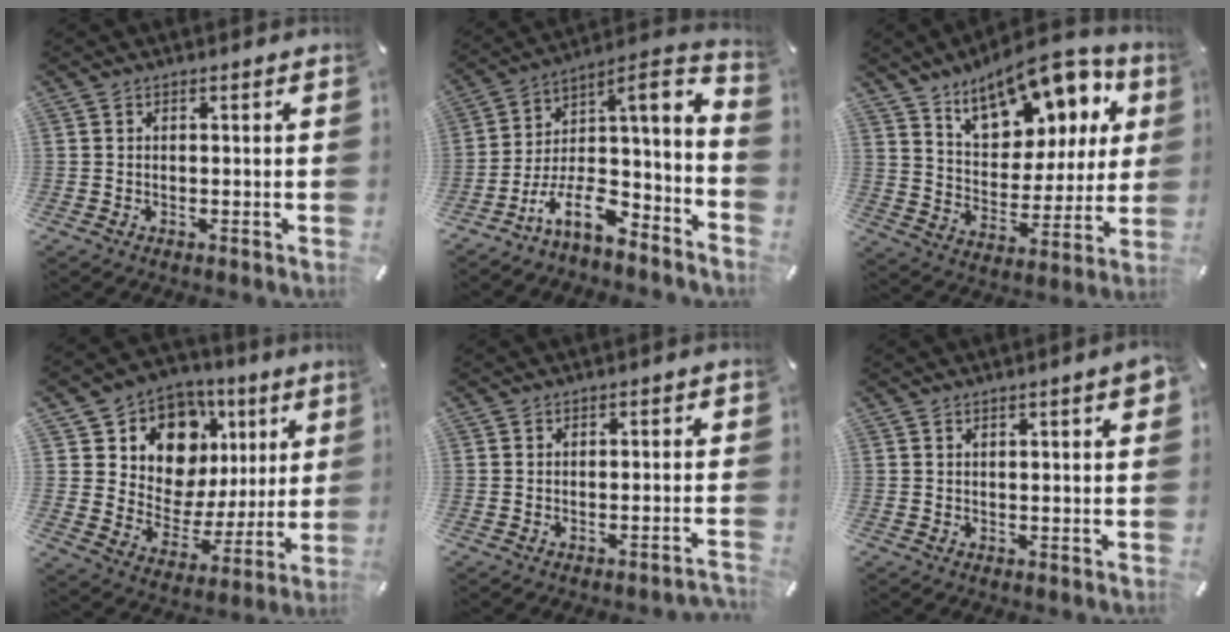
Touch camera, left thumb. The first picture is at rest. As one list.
[{"total": 10.5, "force": [-5.1, 3.9, 8.3], "torque": [-0.128, 0.002, -0.096]}, {"total": 18.0, "force": [12.1, 9.6, 9.4], "torque": [-0.141, -0.082, 0.207]}, {"total": 13.3, "force": [6.7, 10.5, 4.8], "torque": [-0.080, -0.057, 0.125]}, {"total": 1.7, "force": [-1.3, 0.3, 1.0], "torque": [-0.018, 0.005, -0.024]}, {"total": 2.7, "force": [1.1, 0.5, 2.4], "torque": [-0.047, 0.001, 0.019]}]